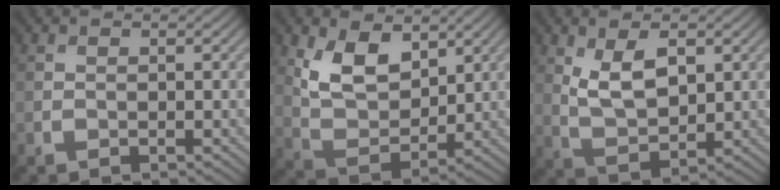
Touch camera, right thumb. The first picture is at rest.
{"total": 8.1, "force": [3.9, 4.6, 5.5], "torque": [-0.115, -0.014, 0.073]}
{"total": 6.5, "force": [2.2, 3.2, 5.2], "torque": [-0.108, -0.005, 0.046]}